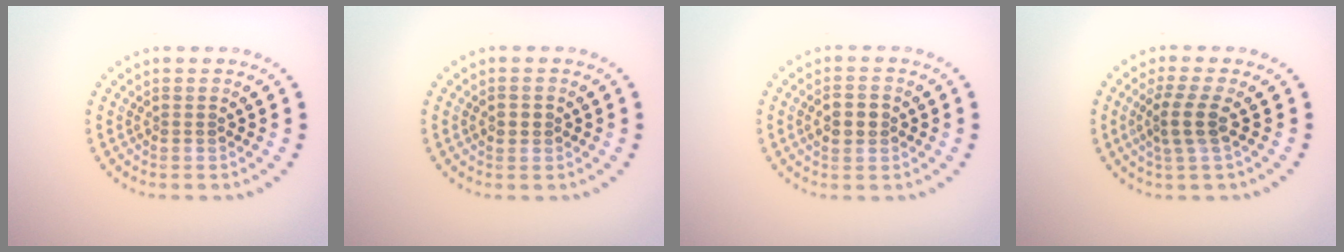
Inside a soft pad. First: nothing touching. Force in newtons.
{"total": 1.1, "press": 1.1, "slide": 0.2}
{"total": 2.2, "press": 2.2, "slide": 0.0}
{"total": 2.6, "press": 2.0, "slide": 1.7}